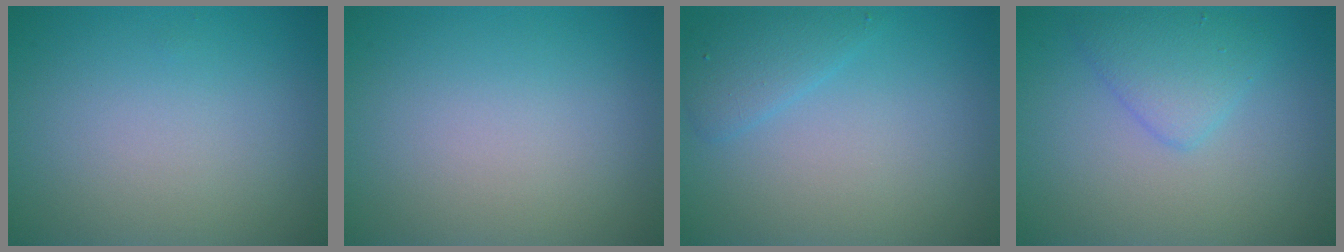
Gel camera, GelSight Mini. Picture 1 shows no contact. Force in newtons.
{"total": 0.0}
{"total": 2.0, "press": 2.0, "slide": 0.1}
{"total": 2.6, "press": 2.6, "slide": 0.1}